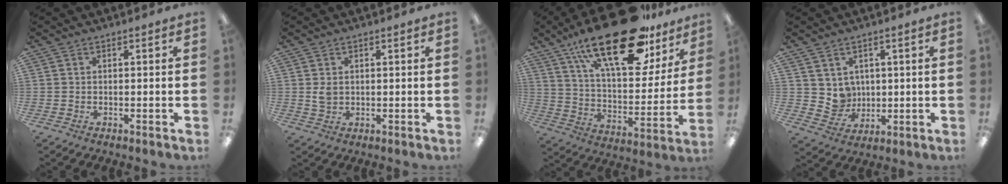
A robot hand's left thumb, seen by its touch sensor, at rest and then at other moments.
{"total": 2.7, "force": [0.7, 2.0, 1.7], "torque": [-0.027, 0.001, 0.010]}
{"total": 27.7, "force": [18.4, 10.8, 17.8], "torque": [-0.286, -0.101, 0.307]}
{"total": 5.9, "force": [2.9, 5.2, 0.4], "torque": [-0.016, -0.023, 0.061]}